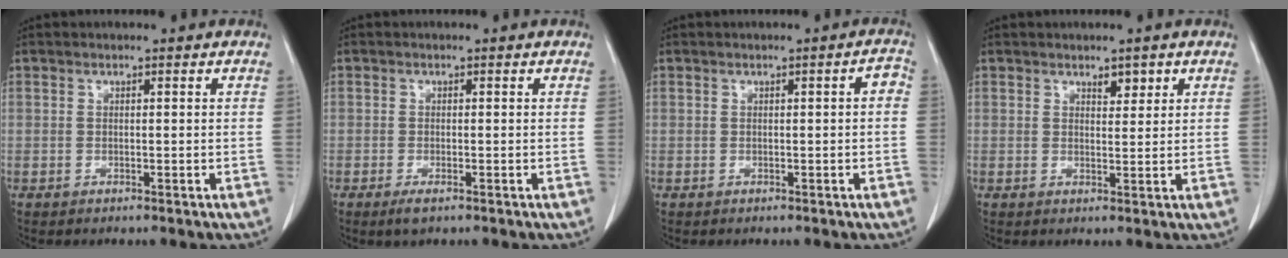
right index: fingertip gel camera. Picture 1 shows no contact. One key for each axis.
{"total": 1.7, "fx": -1.0, "fy": 0.4, "fz": 1.3, "tx": -0.025, "ty": -0.003, "tz": -0.013}
{"total": 1.6, "fx": -0.1, "fy": 0.4, "fz": 1.6, "tx": -0.013, "ty": 0.006, "tz": -0.003}
{"total": 2.0, "fx": 1.3, "fy": 0.9, "fz": 1.2, "tx": -0.014, "ty": -0.004, "tz": 0.022}